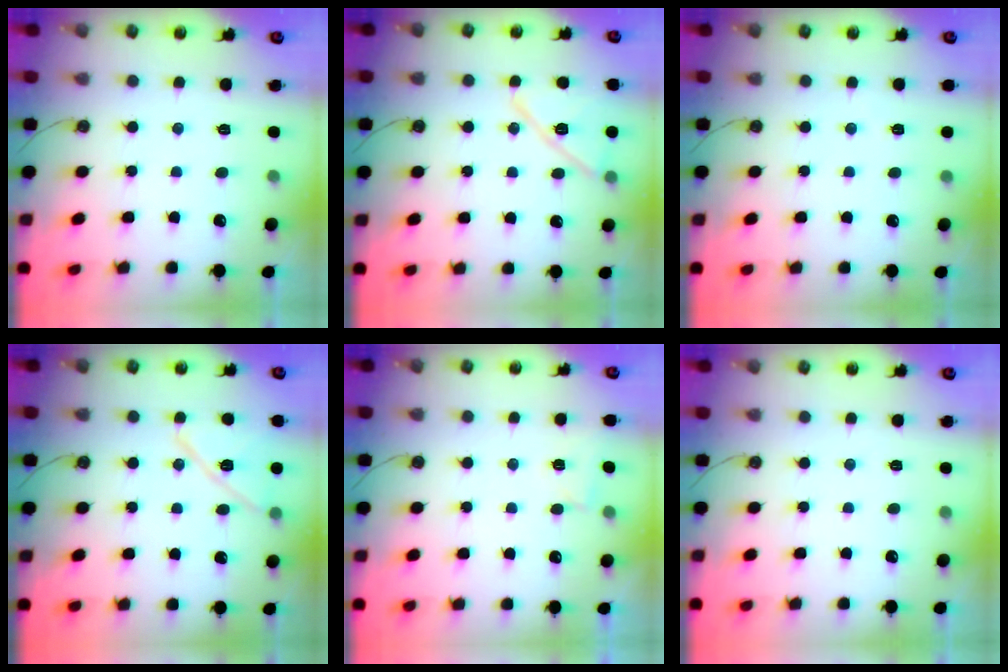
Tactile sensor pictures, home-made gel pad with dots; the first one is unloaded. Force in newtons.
{"total": 12.7, "press": 12.7, "slide": 0.7}
{"total": 2.0, "press": 2.0, "slide": 0.4}
{"total": 13.2, "press": 13.2, "slide": 0.6}
{"total": 2.8, "press": 2.7, "slide": 0.6}
{"total": 0.0}